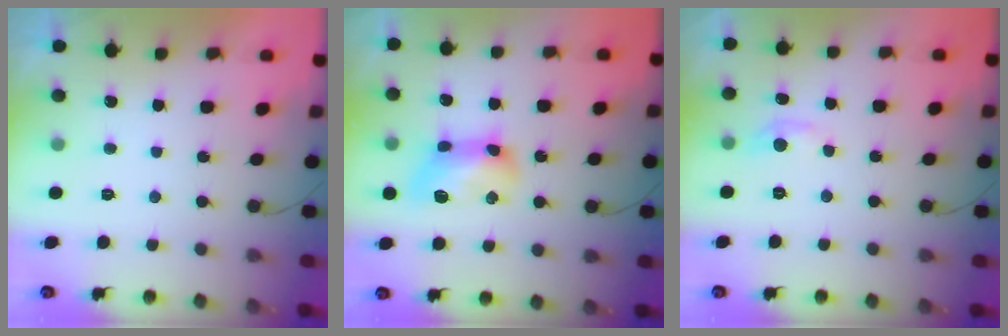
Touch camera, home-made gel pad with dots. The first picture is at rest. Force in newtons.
{"total": 12.5, "press": 12.5, "slide": 0.4}
{"total": 5.3, "press": 5.2, "slide": 0.9}